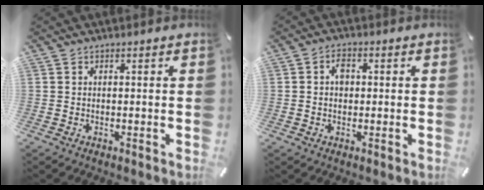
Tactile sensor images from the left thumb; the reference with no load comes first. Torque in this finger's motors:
{"motor_torque": [0.06, -0.10, 0.01, 0.04, 0.00]}